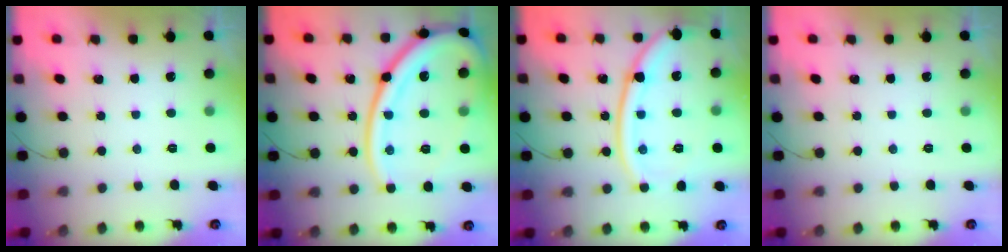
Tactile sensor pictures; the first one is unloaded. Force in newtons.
{"total": 25.7, "press": 25.5, "slide": 3.2}
{"total": 16.4, "press": 16.3, "slide": 1.5}
{"total": 0.0}